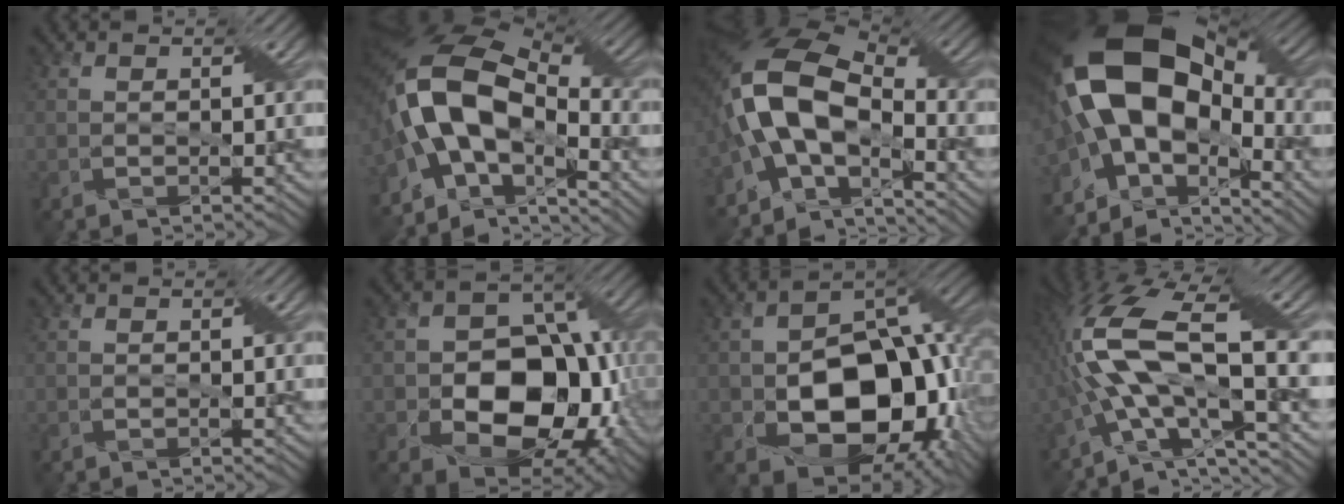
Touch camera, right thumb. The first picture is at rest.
{"total": 15.6, "force": [-3.7, 8.5, 12.5], "torque": [-0.247, 0.006, -0.079]}
{"total": 14.1, "force": [-3.0, 7.3, 11.7], "torque": [-0.240, 0.011, -0.072]}
{"total": 19.1, "force": [-0.9, 11.0, 15.5], "torque": [-0.311, -0.005, -0.003]}
{"total": 0.0}
{"total": 14.4, "force": [-3.2, 10.5, 9.3], "torque": [-0.130, -0.009, -0.059]}
{"total": 15.9, "force": [-3.8, 11.0, 10.9], "torque": [-0.148, -0.022, -0.066]}
{"total": 16.8, "force": [-2.0, 6.4, 15.4], "torque": [-0.317, 0.005, -0.043]}